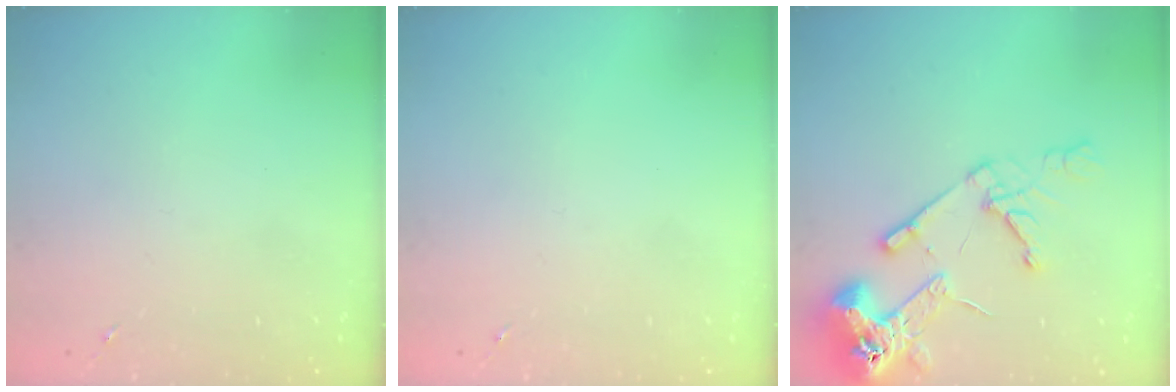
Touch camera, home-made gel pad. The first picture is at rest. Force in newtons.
{"total": 0.0}
{"total": 16.6, "press": 16.5, "slide": 2.0}